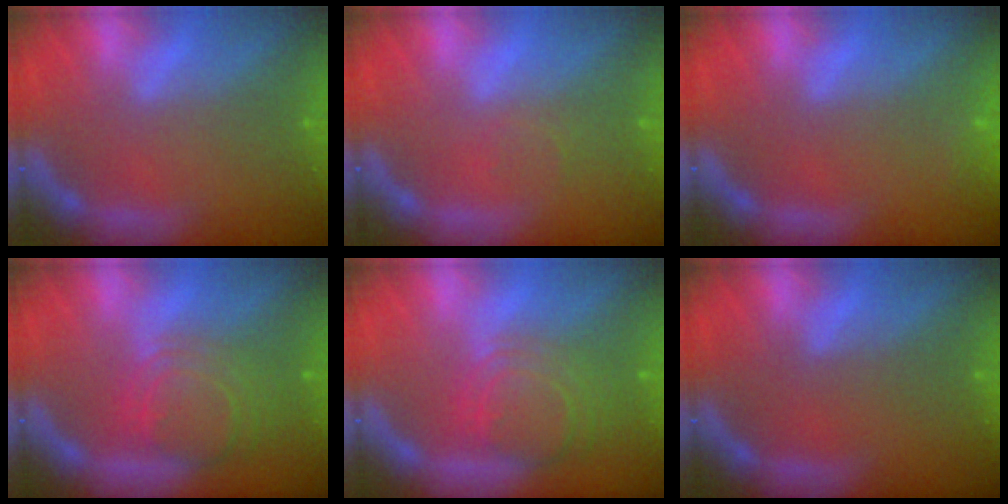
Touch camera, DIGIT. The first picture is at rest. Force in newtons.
{"total": 1.0}
{"total": 0.9}
{"total": 6.5}
{"total": 6.5}
{"total": 0.0}